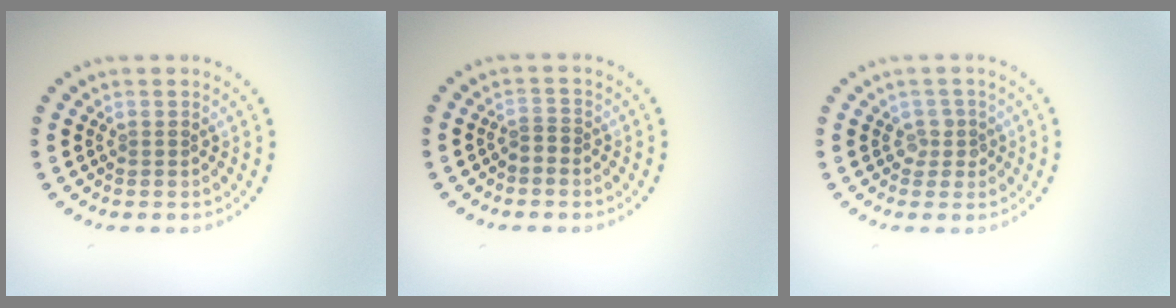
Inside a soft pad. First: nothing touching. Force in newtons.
{"total": 0.8, "press": 0.6, "slide": 0.6}
{"total": 1.3, "press": 1.1, "slide": 0.7}